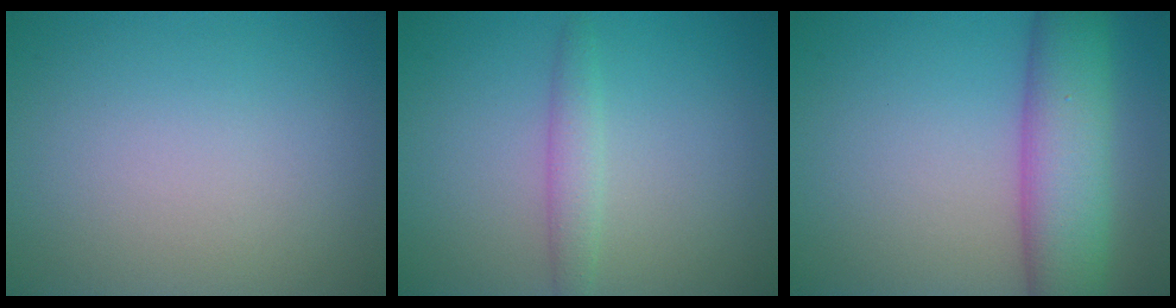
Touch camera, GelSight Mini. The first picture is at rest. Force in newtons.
{"total": 1.9, "press": 1.9, "slide": 0.2}
{"total": 7.9, "press": 7.9, "slide": 0.4}